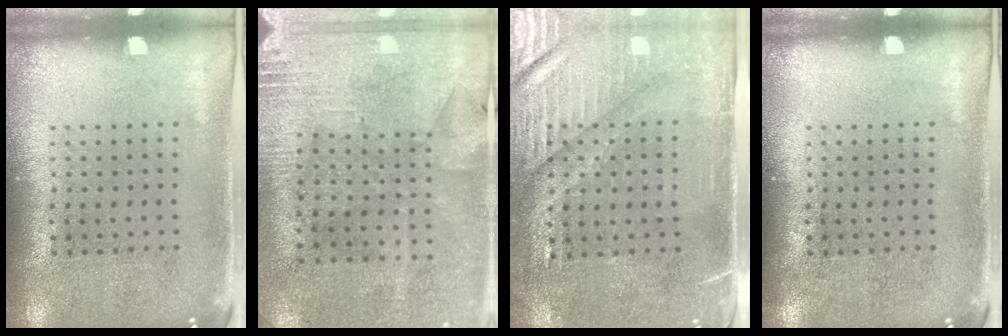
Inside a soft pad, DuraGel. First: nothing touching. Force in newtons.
{"total": 2.8, "press": 2.5, "slide": 1.1}
{"total": 3.5, "press": 3.2, "slide": 1.5}
{"total": 0.0}